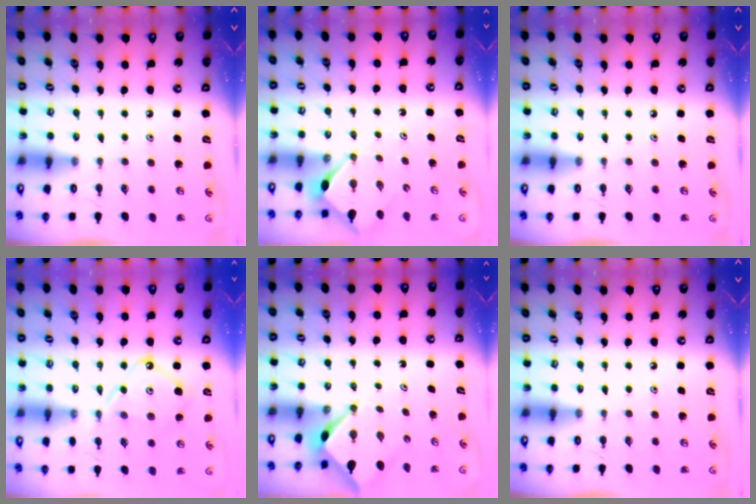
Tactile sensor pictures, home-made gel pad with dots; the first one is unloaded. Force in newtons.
{"total": 2.9, "press": 2.9, "slide": 0.3}
{"total": 0.0}
{"total": 10.9, "press": 10.8, "slide": 1.0}
{"total": 2.4, "press": 2.3, "slide": 0.3}
{"total": 0.0}